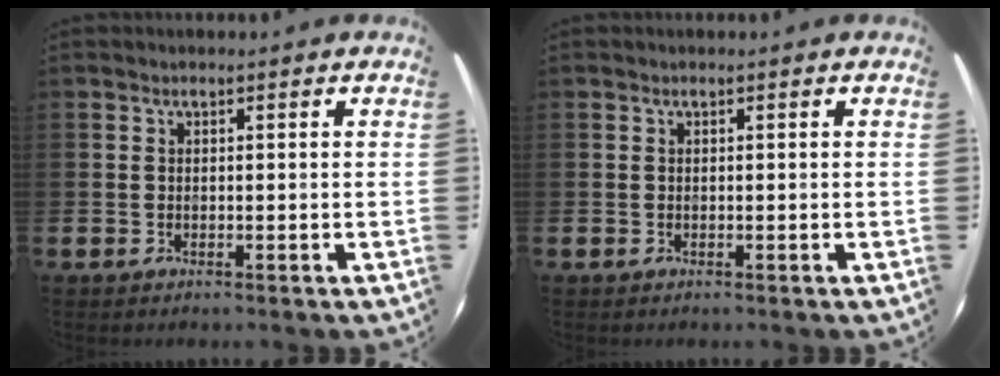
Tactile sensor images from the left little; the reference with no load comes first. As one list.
[{"total": 0.0}]